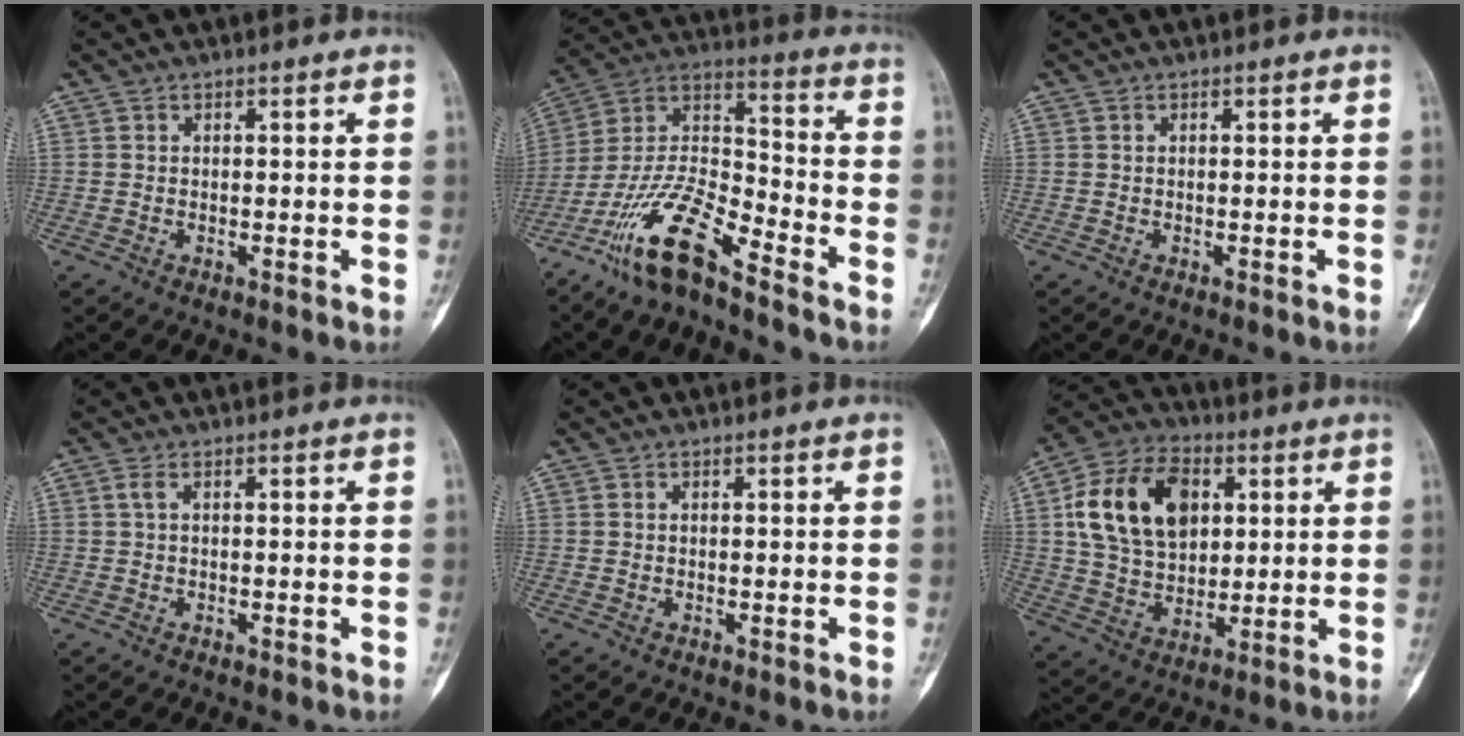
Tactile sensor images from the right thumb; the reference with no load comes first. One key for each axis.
{"total": 15.5, "fx": -11.1, "fy": 3.8, "fz": 10.1, "tx": -0.194, "ty": 0.076, "tz": -0.213}
{"total": 0.0}
{"total": 1.2, "fx": 0.3, "fy": 0.4, "fz": 1.1, "tx": -0.032, "ty": 0.008, "tz": 0.008}
{"total": 0.0}
{"total": 18.0, "fx": 4.7, "fy": 12.4, "fz": 12.2, "tx": -0.197, "ty": 0.002, "tz": 0.084}